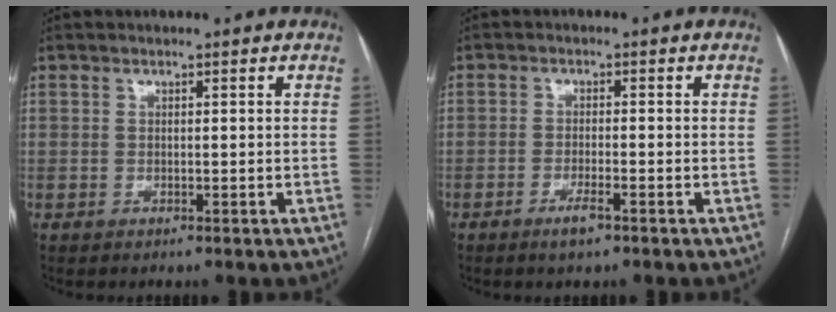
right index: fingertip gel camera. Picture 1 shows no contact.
{"total": 2.8, "force": [-1.8, 0.3, 2.1], "torque": [-0.040, -0.002, -0.032]}